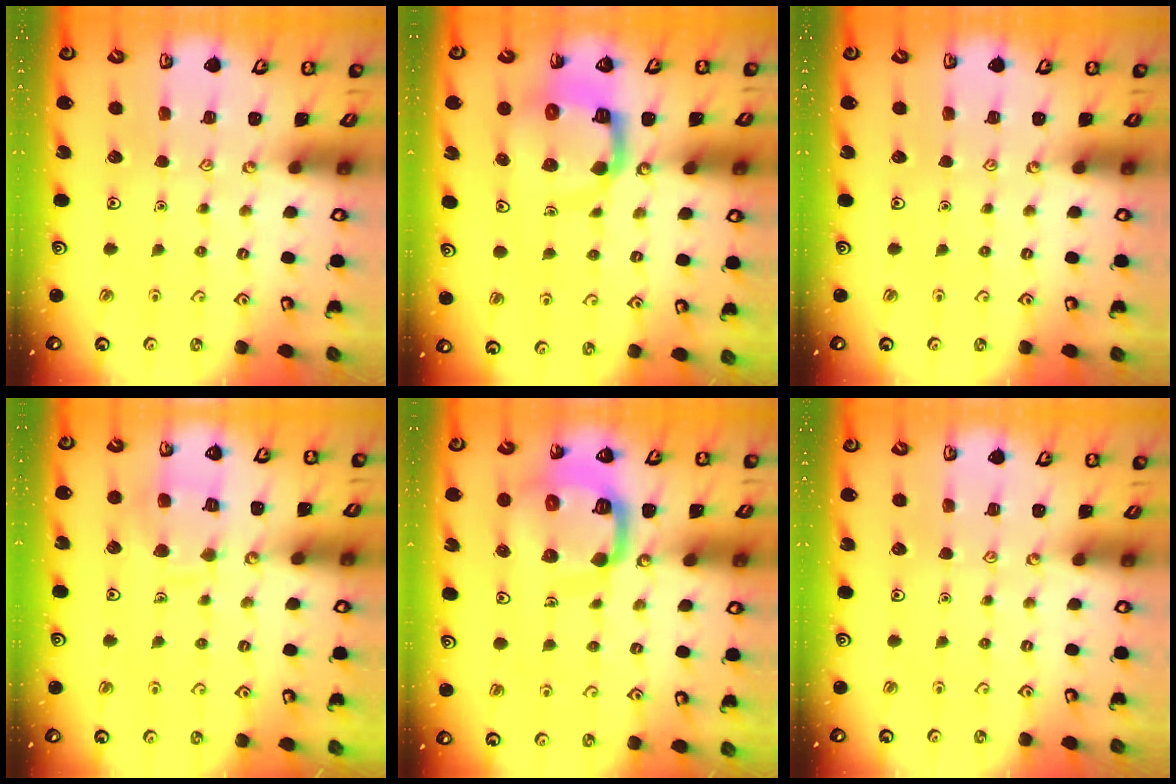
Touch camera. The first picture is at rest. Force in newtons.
{"total": 10.5, "press": 10.4, "slide": 1.2}
{"total": 0.0}
{"total": 10.1, "press": 10.0, "slide": 0.9}
{"total": 14.0, "press": 13.9, "slide": 1.5}
{"total": 0.0}